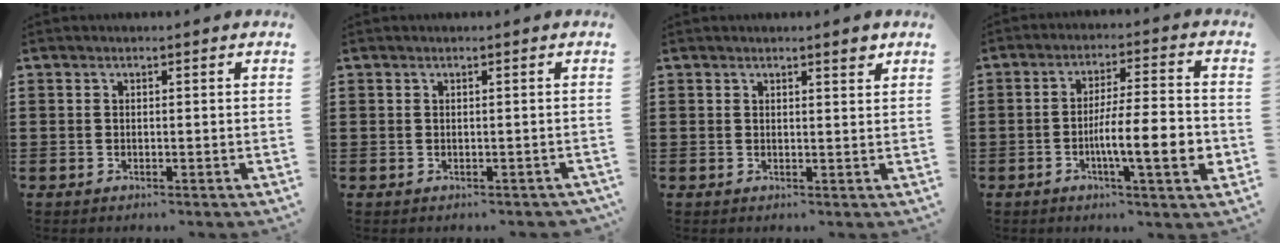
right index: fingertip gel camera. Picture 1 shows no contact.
{"total": 0.6, "force": [-0.2, 0.5, 0.0], "torque": [-0.002, 0.001, -0.006]}
{"total": 1.8, "force": [1.4, 0.2, 1.0], "torque": [-0.013, 0.000, 0.023]}
{"total": 10.3, "force": [-2.9, 1.8, 9.8], "torque": [-0.152, -0.007, -0.054]}